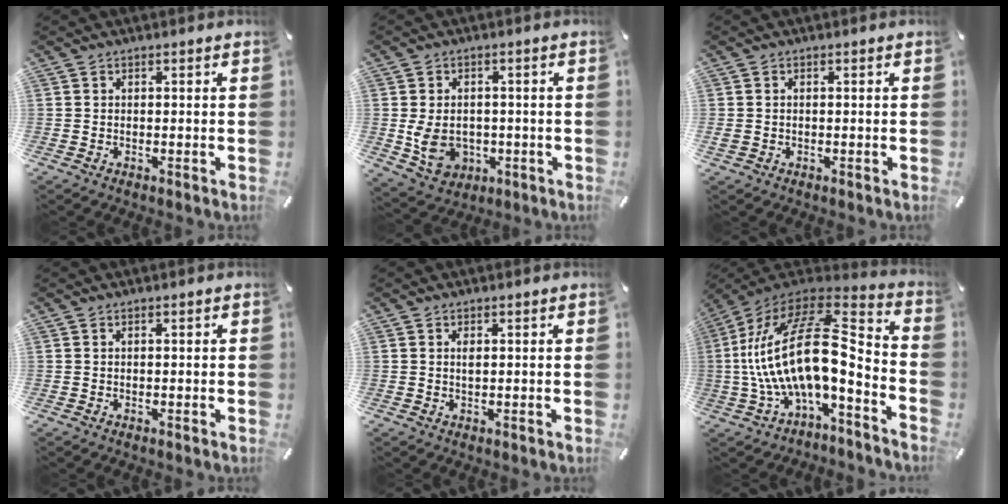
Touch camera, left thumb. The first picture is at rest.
{"total": 7.6, "force": [-1.1, 6.2, 4.2], "torque": [-0.085, 0.006, -0.019]}
{"total": 0.9, "force": [-0.2, 0.7, 0.5], "torque": [-0.010, 0.004, -0.005]}
{"total": 0.0}
{"total": 1.3, "force": [0.4, 0.4, 1.2], "torque": [-0.025, 0.000, 0.005]}
{"total": 21.4, "force": [-1.9, 9.6, 19.0], "torque": [-0.393, -0.014, -0.037]}